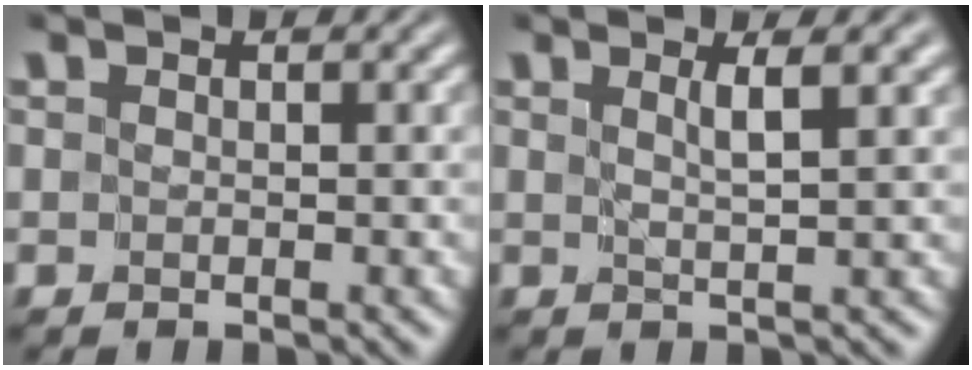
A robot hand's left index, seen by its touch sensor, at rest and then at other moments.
{"total": 2.2, "force": [1.0, 0.2, 1.9], "torque": [-0.021, 0.001, 0.013]}